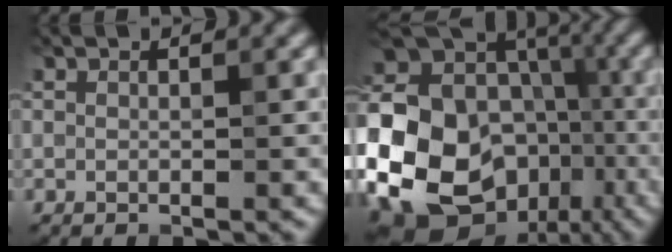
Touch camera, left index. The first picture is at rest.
{"total": 23.1, "force": [-7.0, 19.0, 11.1], "torque": [-0.213, -0.025, -0.135]}